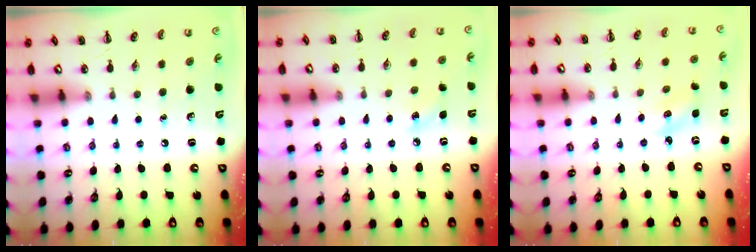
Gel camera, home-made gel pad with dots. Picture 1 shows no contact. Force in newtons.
{"total": 5.2, "press": 5.0, "slide": 1.6}
{"total": 1.8, "press": 1.8, "slide": 0.5}